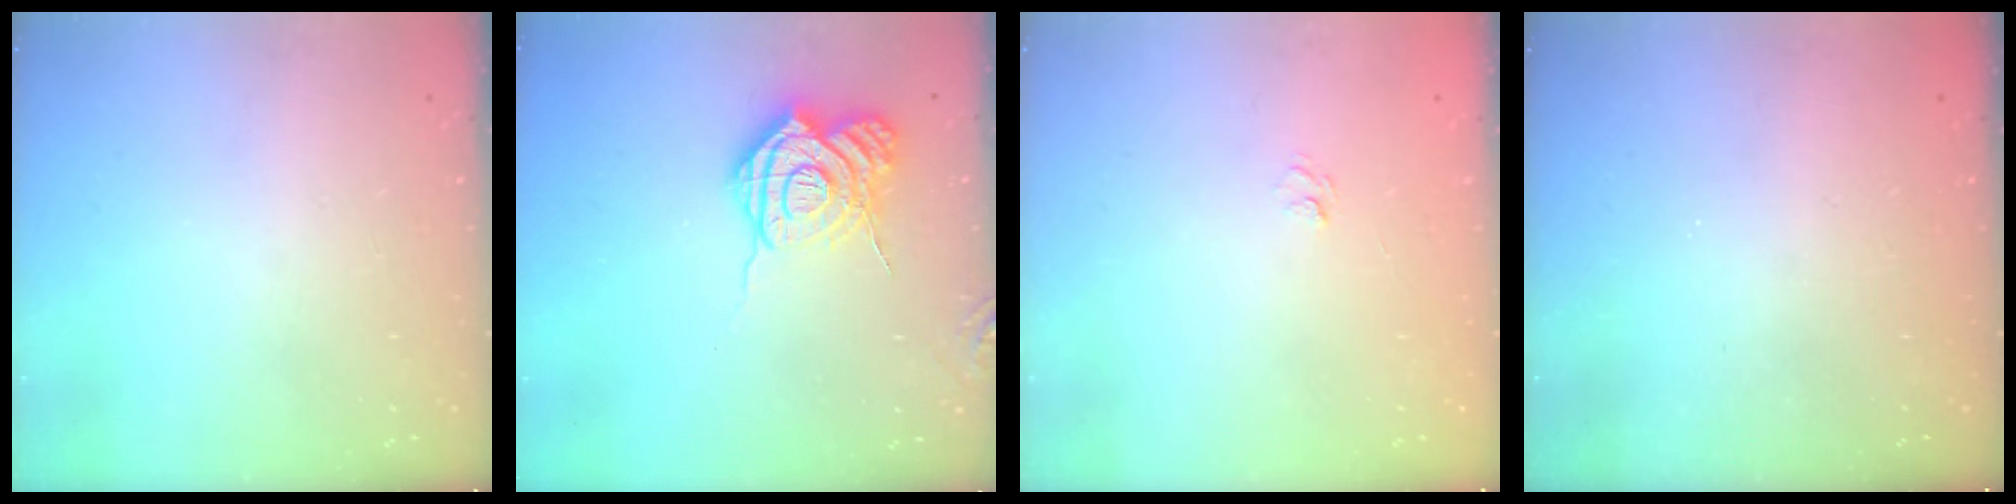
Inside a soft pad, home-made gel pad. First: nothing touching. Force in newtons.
{"total": 14.1, "press": 14.0, "slide": 1.3}
{"total": 5.4, "press": 5.3, "slide": 0.9}
{"total": 2.3, "press": 2.2, "slide": 0.7}